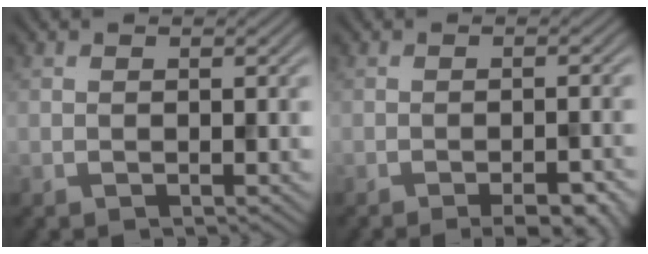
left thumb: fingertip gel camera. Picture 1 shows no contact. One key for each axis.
{"total": 4.5, "fx": -2.9, "fy": 1.1, "fz": 3.2, "tx": -0.048, "ty": 0.001, "tz": -0.029}